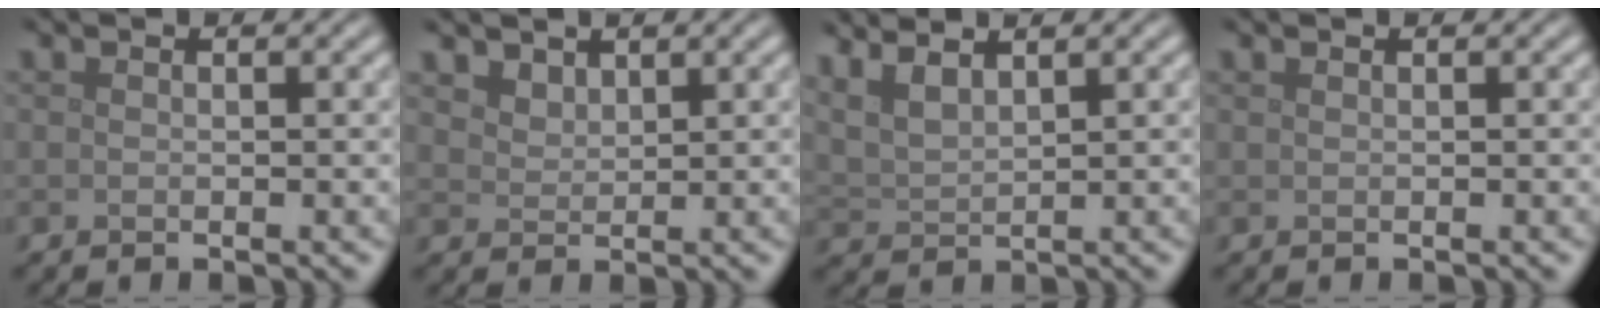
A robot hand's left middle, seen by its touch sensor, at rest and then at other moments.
{"total": 2.2, "force": [1.8, 1.0, 0.6], "torque": [-0.018, -0.010, 0.049]}
{"total": 4.3, "force": [3.3, 1.4, 2.3], "torque": [-0.046, 0.014, 0.055]}
{"total": 0.0}